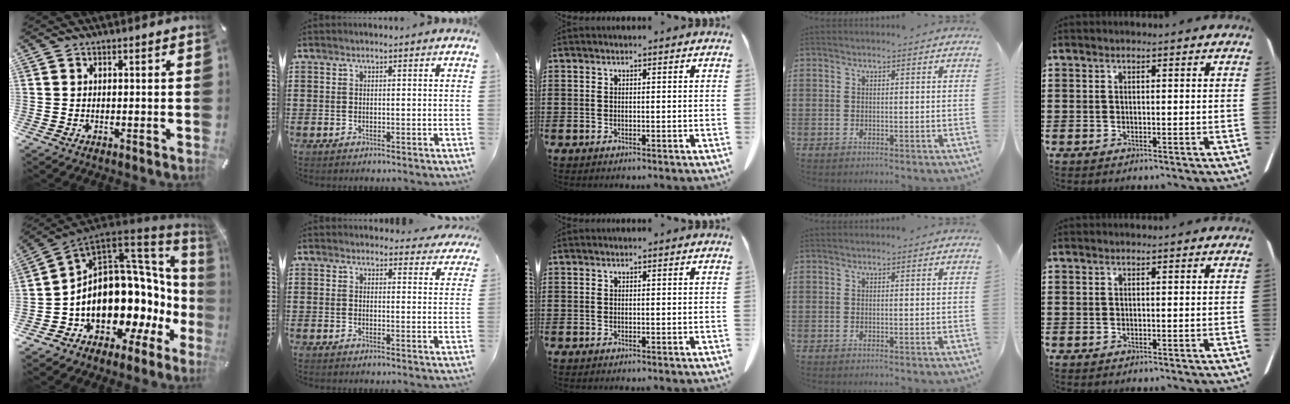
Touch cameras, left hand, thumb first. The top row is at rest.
{"thumb": {"total": 18.4, "force": [-2.2, 11.8, 13.9], "torque": [-0.232, -0.056, -0.013]}, "index": {"total": 2.8, "force": [2.7, 0.6, 0.5], "torque": [-0.002, -0.015, 0.047]}}